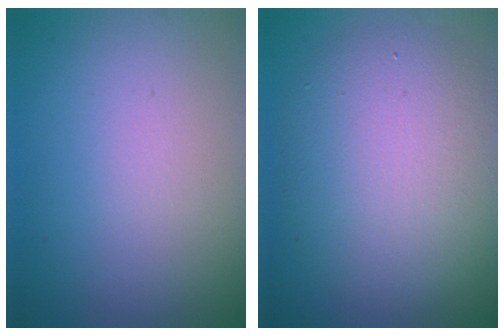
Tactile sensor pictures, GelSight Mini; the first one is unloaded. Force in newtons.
{"total": 7.9, "press": 7.9, "slide": 0.6}